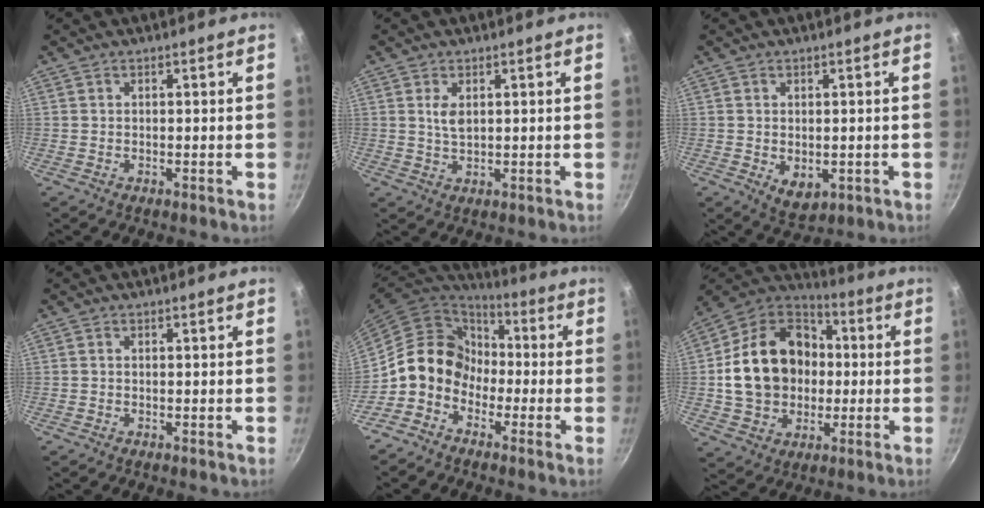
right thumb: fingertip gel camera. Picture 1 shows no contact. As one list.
[{"total": 2.9, "force": [0.9, 1.5, 2.3], "torque": [-0.040, -0.009, 0.019]}, {"total": 5.9, "force": [-0.5, 4.0, 4.3], "torque": [-0.055, -0.013, 0.007]}, {"total": 0.0}, {"total": 12.8, "force": [-3.4, 10.7, 6.2], "torque": [-0.073, 0.054, -0.089]}, {"total": 21.1, "force": [0.3, 16.9, 12.7], "torque": [-0.203, 0.041, 0.008]}]